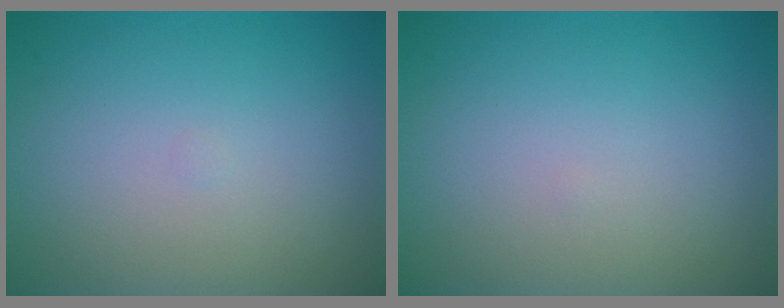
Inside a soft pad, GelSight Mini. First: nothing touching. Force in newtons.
{"total": 0.0}